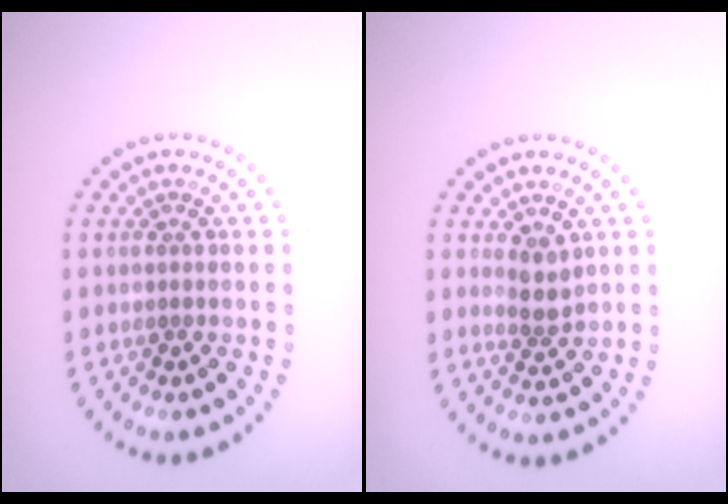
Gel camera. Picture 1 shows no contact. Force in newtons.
{"total": 1.9, "press": 1.6, "slide": 1.0}